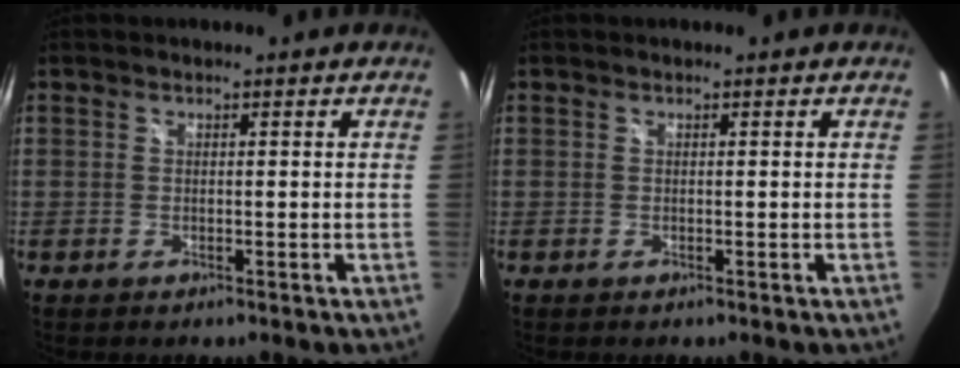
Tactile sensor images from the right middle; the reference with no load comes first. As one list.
[{"total": 0.0}]